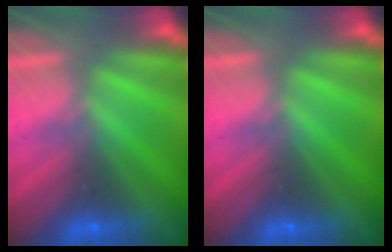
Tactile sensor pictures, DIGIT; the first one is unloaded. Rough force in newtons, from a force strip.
{"total": 0.0}